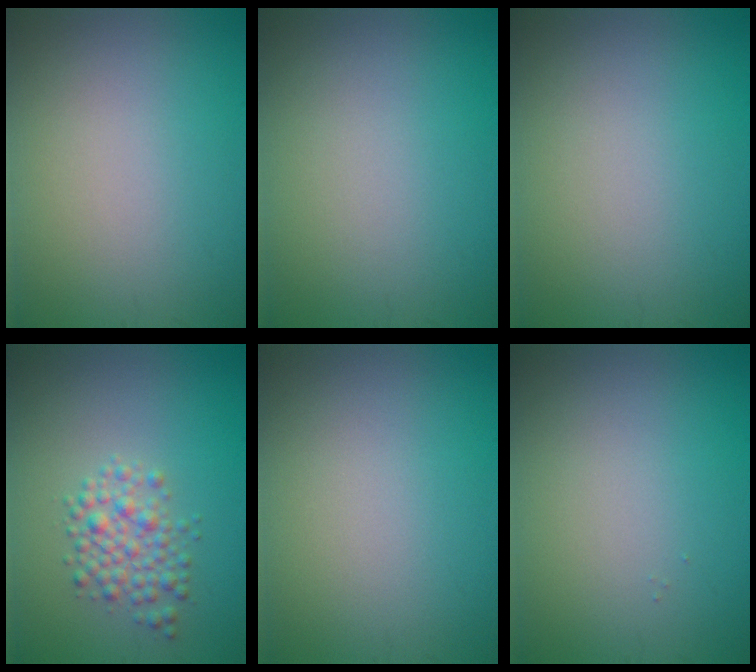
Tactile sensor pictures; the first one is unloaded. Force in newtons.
{"total": 0.0}
{"total": 0.0}
{"total": 3.0, "press": 3.0, "slide": 0.1}
{"total": 0.0}
{"total": 0.0}